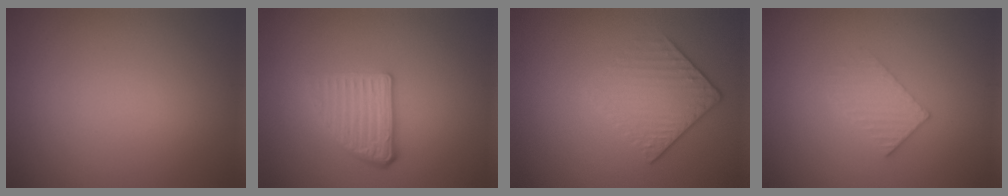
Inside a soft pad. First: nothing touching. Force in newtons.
{"total": 3.8, "press": 2.5, "slide": 2.9}
{"total": 4.2, "press": 2.8, "slide": 3.1}
{"total": 2.1, "press": 2.0, "slide": 0.3}